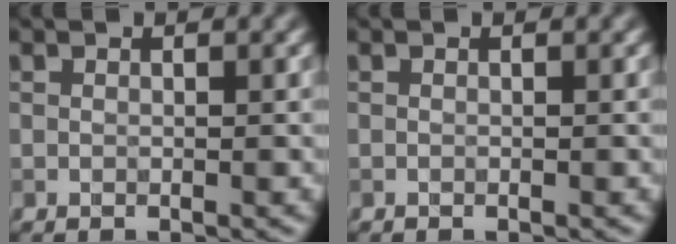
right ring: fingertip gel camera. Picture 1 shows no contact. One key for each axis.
{"total": 0.0}